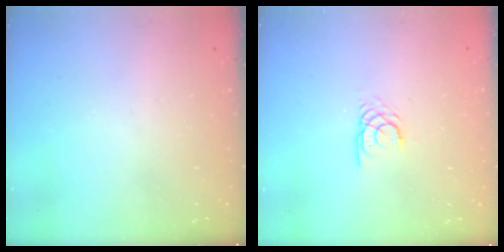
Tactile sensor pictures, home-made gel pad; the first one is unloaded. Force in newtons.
{"total": 2.7, "press": 2.7, "slide": 0.1}